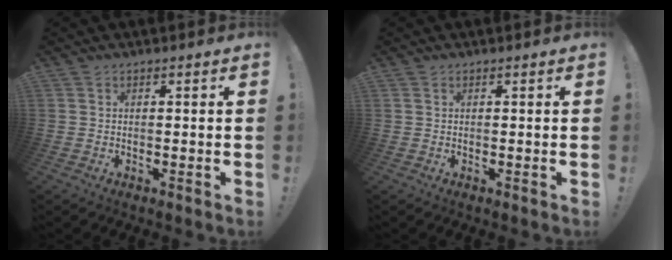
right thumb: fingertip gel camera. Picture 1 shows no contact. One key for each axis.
{"total": 0.5, "fx": 0.4, "fy": 0.3, "fz": 0.2, "tx": -0.011, "ty": 0.005, "tz": 0.009}